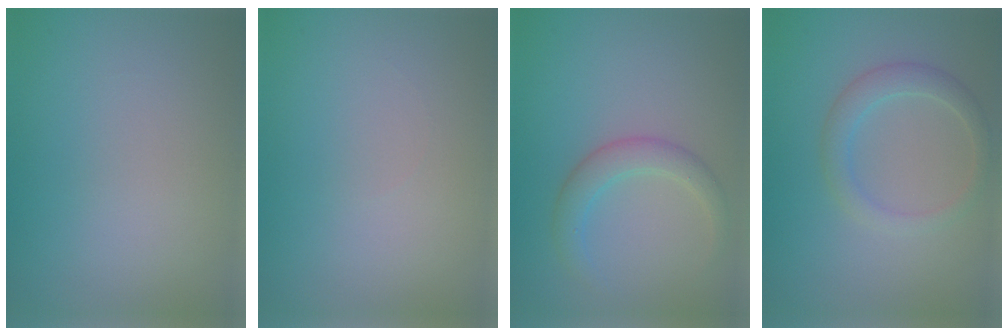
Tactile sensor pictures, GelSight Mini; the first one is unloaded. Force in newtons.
{"total": 0.0}
{"total": 2.6, "press": 2.6, "slide": 0.2}
{"total": 2.4, "press": 2.4, "slide": 0.1}